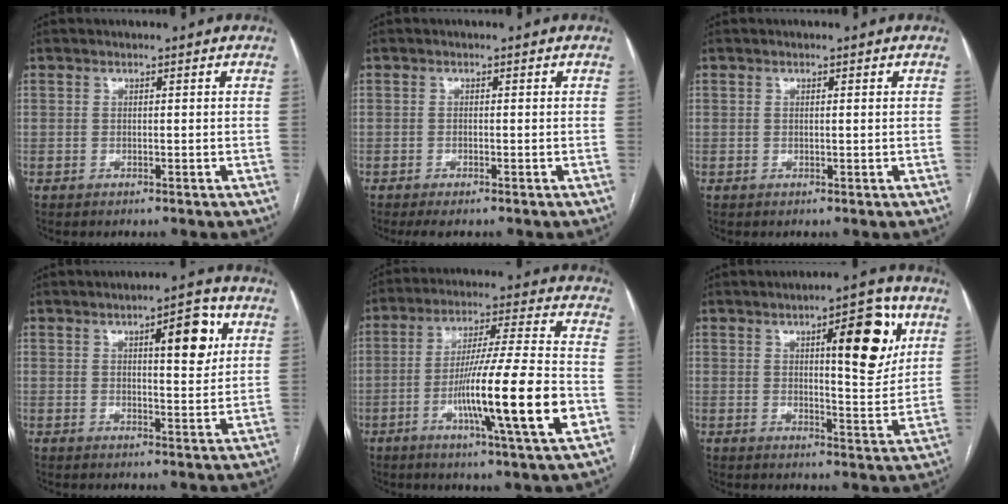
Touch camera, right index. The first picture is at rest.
{"total": 2.4, "force": [-1.9, 0.6, 1.4], "torque": [-0.023, -0.005, -0.027]}
{"total": 0.6, "force": [0.1, 0.1, 0.5], "torque": [-0.011, 0.000, 0.001]}
{"total": 7.6, "force": [2.8, 2.1, 6.8], "torque": [-0.093, 0.006, 0.037]}
{"total": 17.5, "force": [-5.1, -0.4, 16.7], "torque": [-0.284, -0.012, -0.088]}
{"total": 11.5, "force": [4.4, 2.8, 10.2], "torque": [-0.137, 0.004, 0.059]}